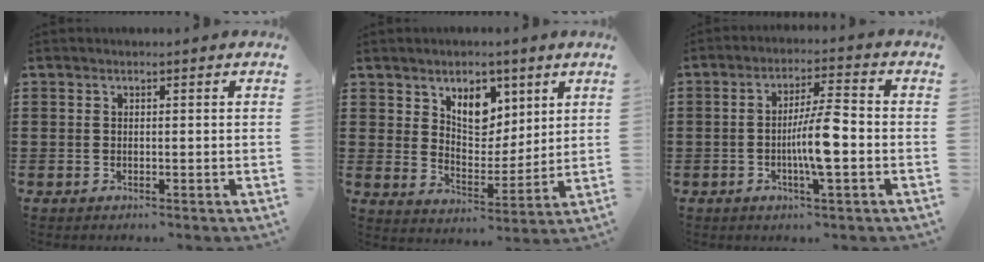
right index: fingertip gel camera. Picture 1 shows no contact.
{"total": 7.7, "force": [4.7, 4.9, 3.6], "torque": [-0.070, -0.010, 0.083]}
{"total": 7.2, "force": [-1.6, 0.8, 6.9], "torque": [-0.132, -0.005, -0.036]}